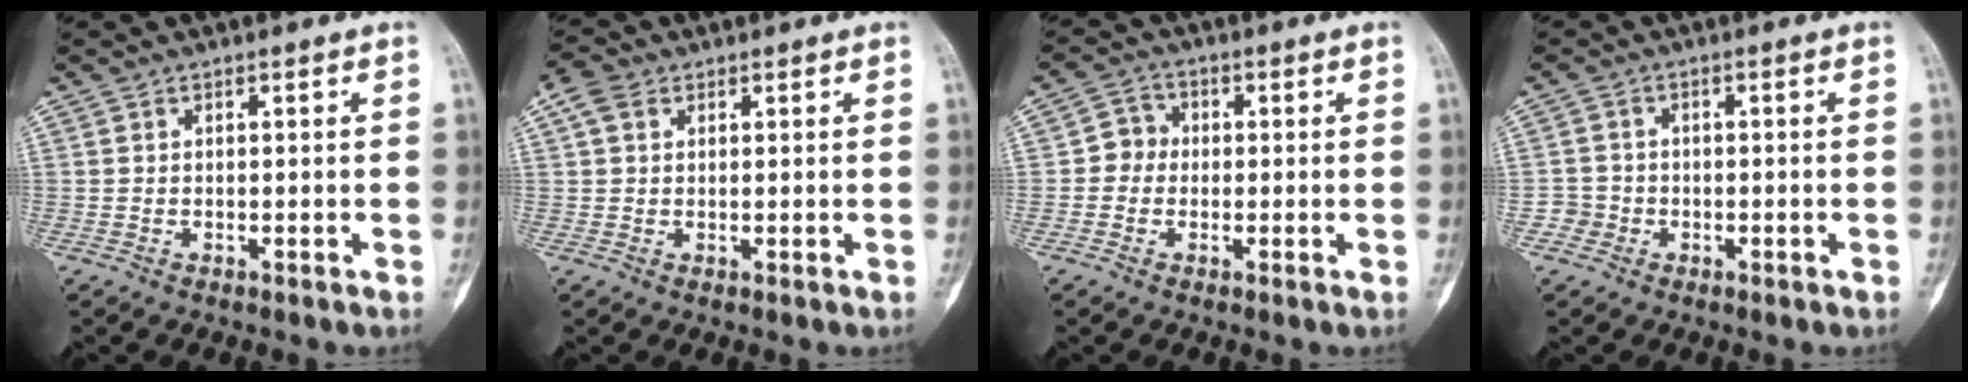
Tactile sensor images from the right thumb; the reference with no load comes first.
{"total": 3.6, "force": [1.5, 2.7, 1.9], "torque": [-0.036, 0.009, 0.030]}
{"total": 3.8, "force": [-0.3, 3.6, 1.4], "torque": [0.001, 0.011, -0.017]}
{"total": 2.5, "force": [-1.0, 2.2, -0.1], "torque": [0.020, 0.011, -0.025]}